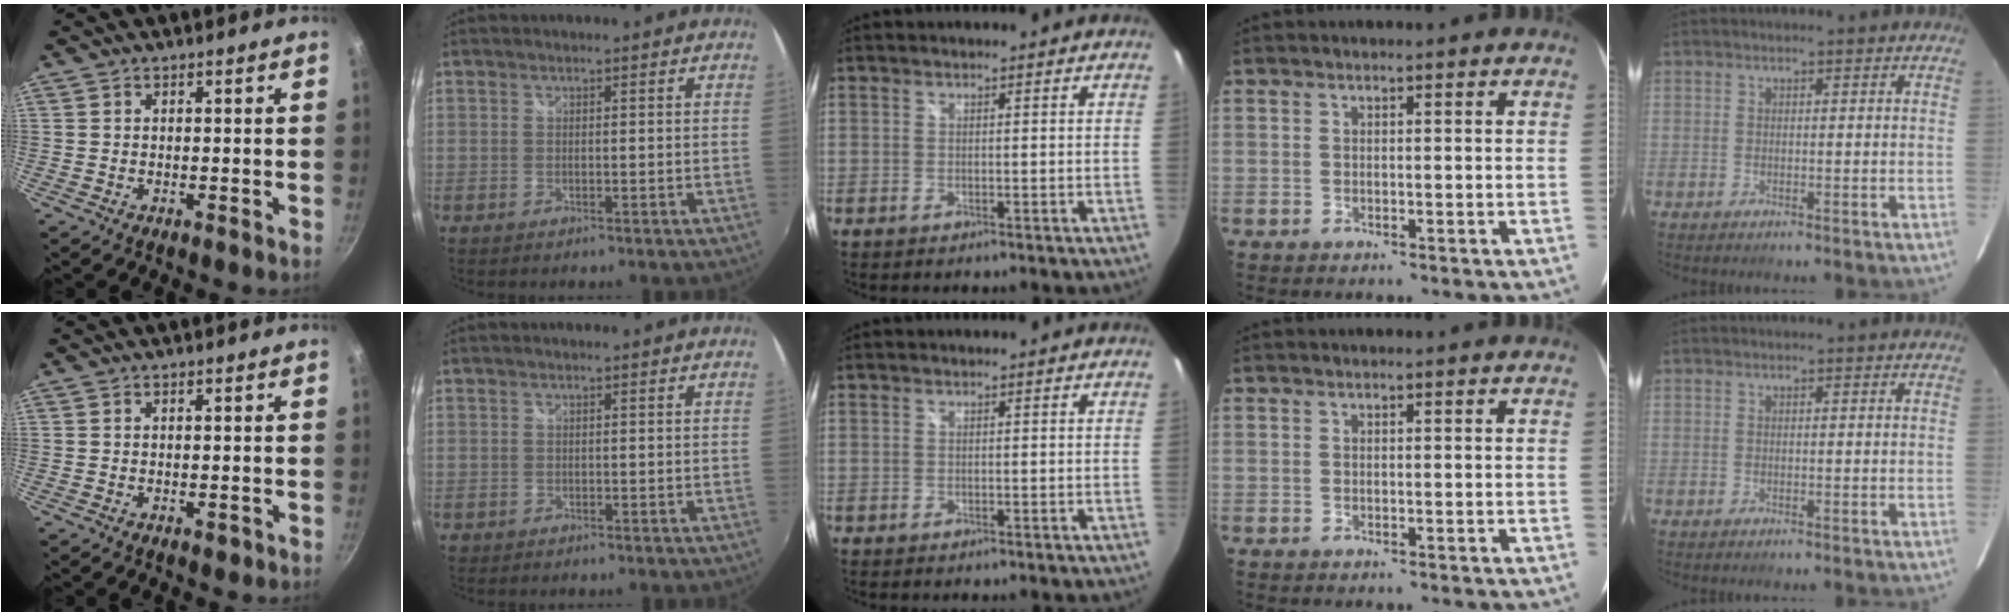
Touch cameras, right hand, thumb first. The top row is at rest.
{"thumb": {"total": 1.1, "force": [-0.5, 0.6, 0.8], "torque": [-0.009, 0.001, -0.006]}, "index": {"total": 0.6, "force": [-0.2, 0.6, 0.0], "torque": [-0.001, 0.000, -0.002]}}